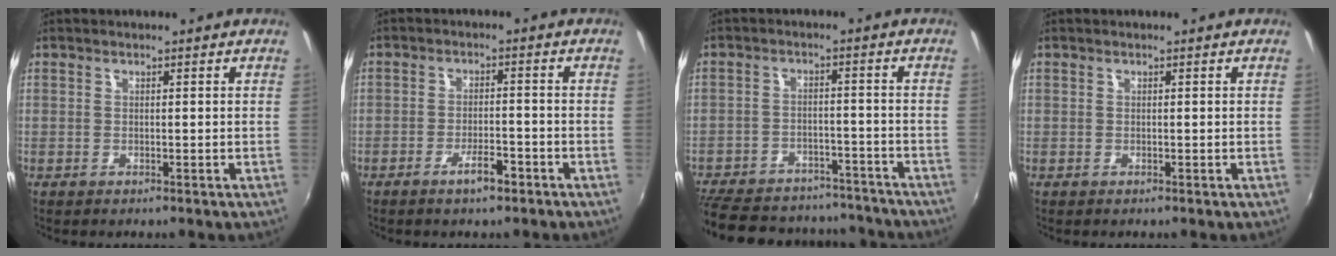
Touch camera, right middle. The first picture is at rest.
{"total": 4.1, "force": [-2.8, 1.1, 2.7], "torque": [-0.057, -0.003, -0.045]}
{"total": 24.6, "force": [-20.5, 10.2, 9.0], "torque": [-0.217, 0.022, -0.269]}
{"total": 0.0}